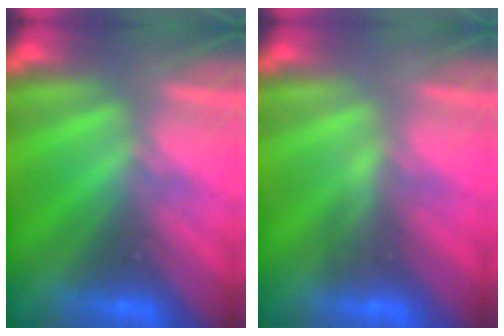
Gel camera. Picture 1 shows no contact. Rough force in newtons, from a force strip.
{"total": 2.8}